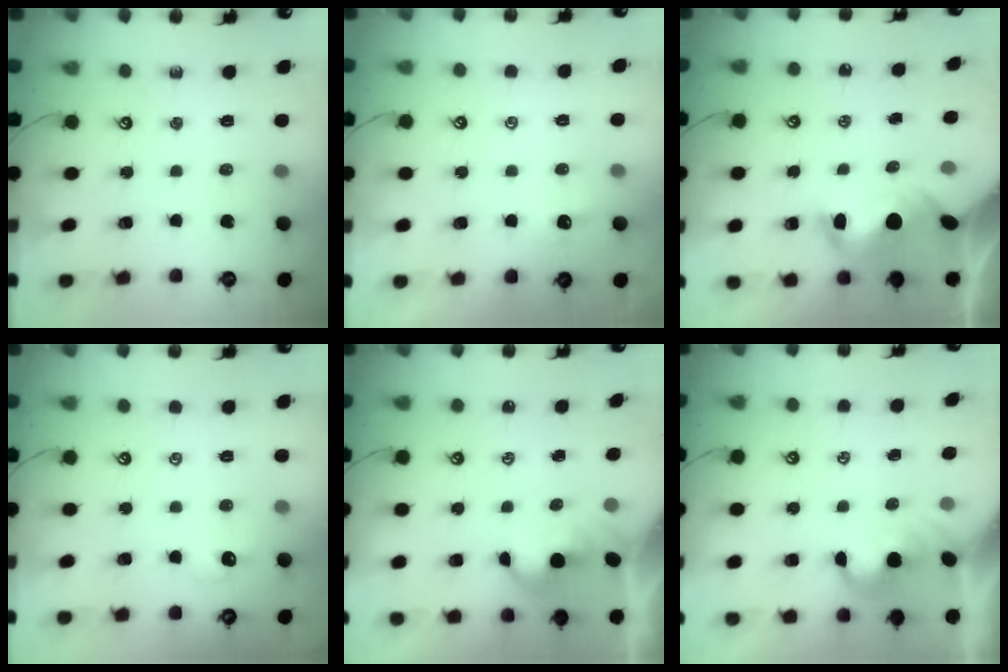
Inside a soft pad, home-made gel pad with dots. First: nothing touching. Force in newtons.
{"total": 3.0, "press": 2.9, "slide": 0.3}
{"total": 7.2, "press": 7.2, "slide": 0.8}
{"total": 1.0, "press": 0.8, "slide": 0.6}
{"total": 2.1, "press": 2.1, "slide": 0.3}
{"total": 0.0}